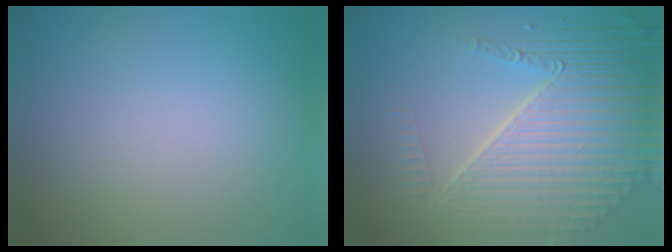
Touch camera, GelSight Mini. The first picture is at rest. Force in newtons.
{"total": 8.3, "press": 5.6, "slide": 6.1}